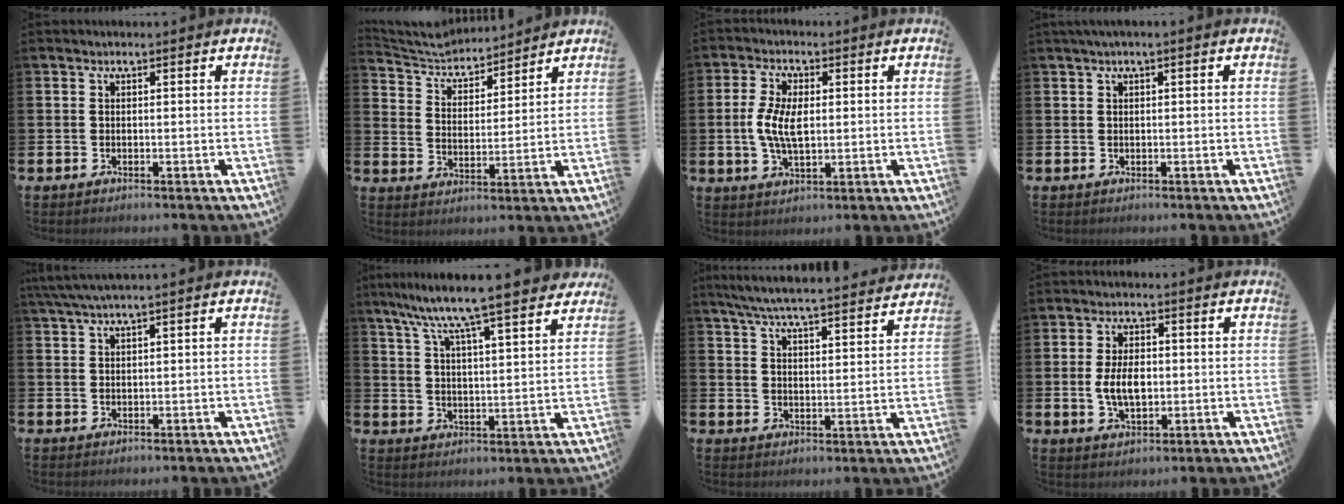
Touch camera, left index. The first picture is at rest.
{"total": 5.6, "force": [5.4, 1.4, 0.4], "torque": [-0.034, -0.039, 0.093]}
{"total": 5.9, "force": [0.4, 2.9, 5.1], "torque": [-0.081, 0.004, 0.005]}
{"total": 0.9, "force": [0.2, 0.0, 0.9], "torque": [-0.023, 0.005, 0.006]}
{"total": 2.8, "force": [2.1, -0.1, 1.9], "torque": [-0.048, 0.005, 0.040]}
{"total": 9.7, "force": [8.8, 0.6, 4.0], "torque": [-0.110, -0.051, 0.152]}
{"total": 6.6, "force": [6.3, 0.2, 1.9], "torque": [-0.055, -0.042, 0.110]}
{"total": 5.3, "force": [0.0, 3.0, 4.3], "torque": [-0.076, 0.002, -0.006]}